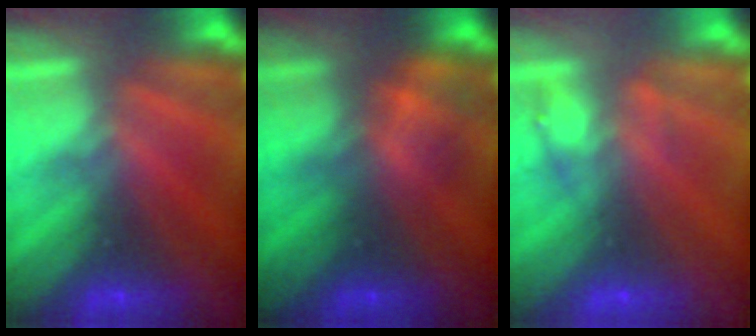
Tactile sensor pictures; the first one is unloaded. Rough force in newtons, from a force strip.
{"total": 2.3}
{"total": 2.2}